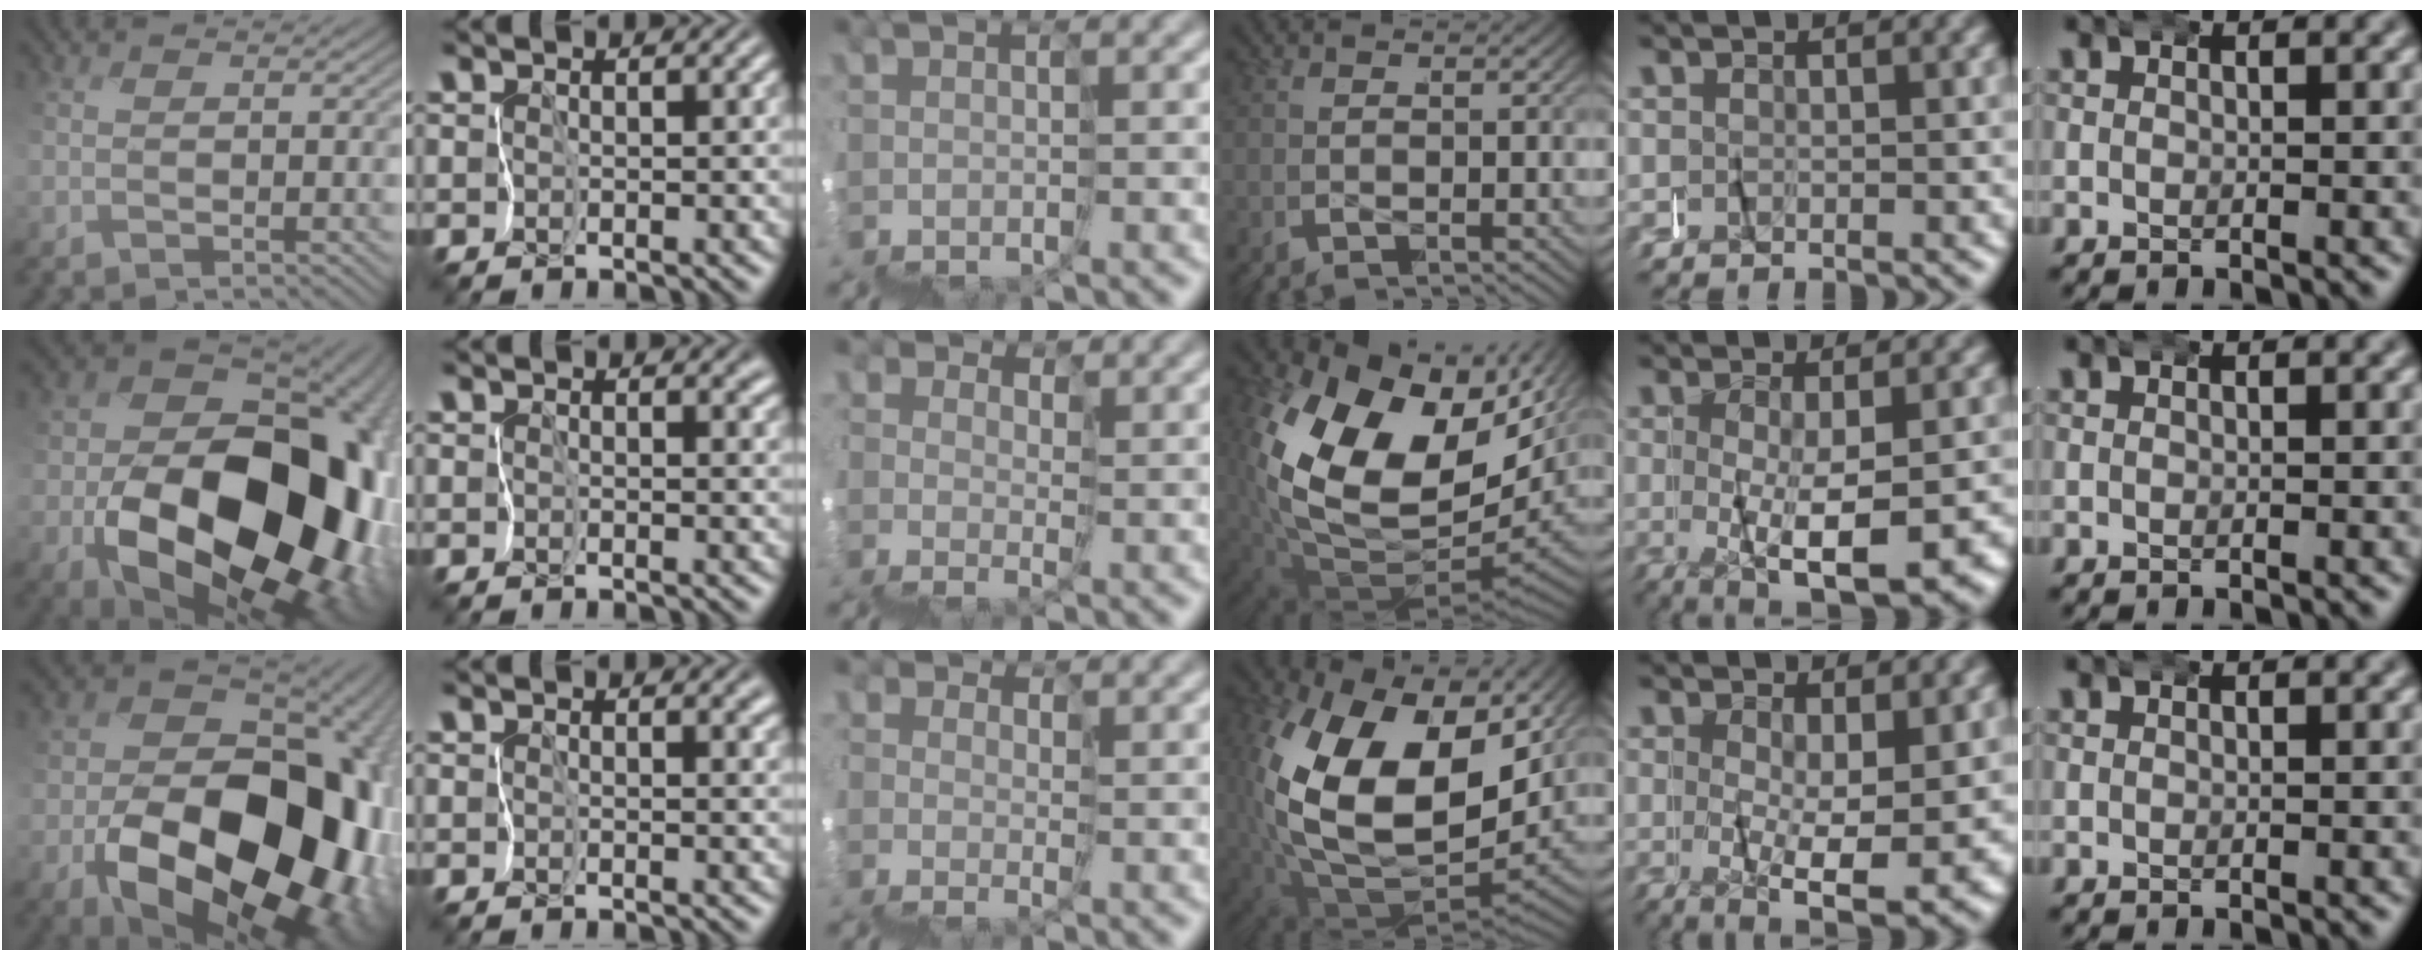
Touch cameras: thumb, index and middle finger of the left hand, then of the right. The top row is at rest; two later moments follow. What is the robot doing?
{"motion": "wrap", "object": "masking tape"}